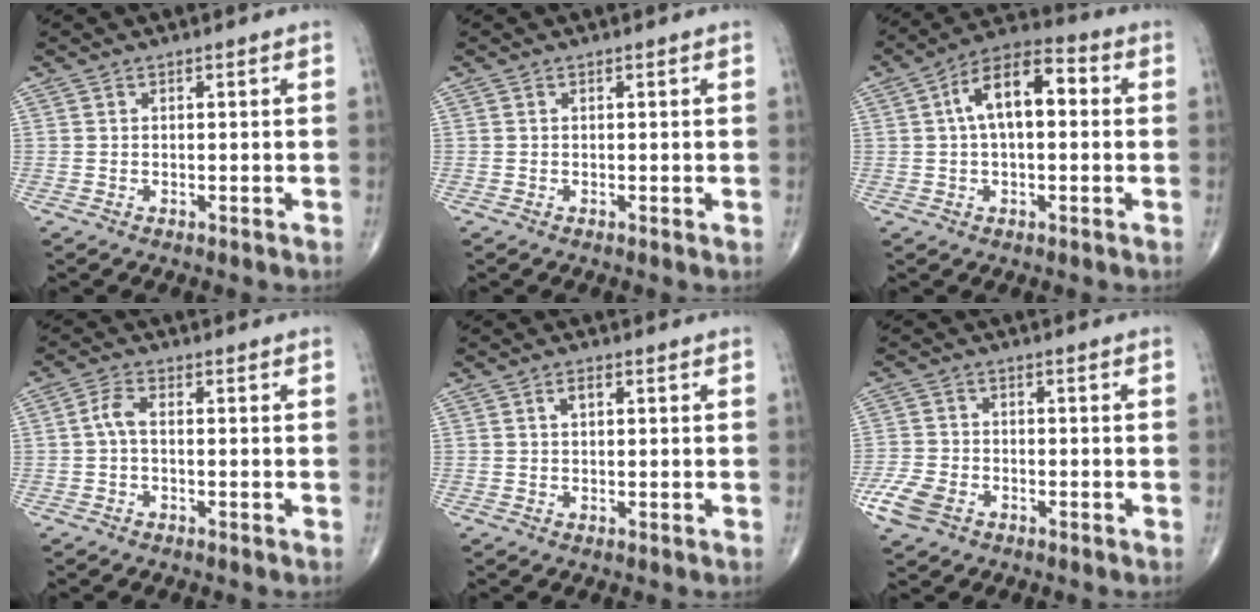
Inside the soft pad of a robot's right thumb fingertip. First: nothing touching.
{"total": 0.0}
{"total": 12.2, "force": [1.8, 6.2, 10.3], "torque": [-0.168, 0.034, 0.018]}
{"total": 3.0, "force": [-0.3, 1.4, 2.6], "torque": [-0.058, 0.008, -0.011]}
{"total": 1.8, "force": [0.6, 1.0, 1.4], "torque": [-0.026, 0.004, 0.010]}
{"total": 6.6, "force": [-3.4, 4.3, 3.6], "torque": [-0.086, 0.009, -0.066]}